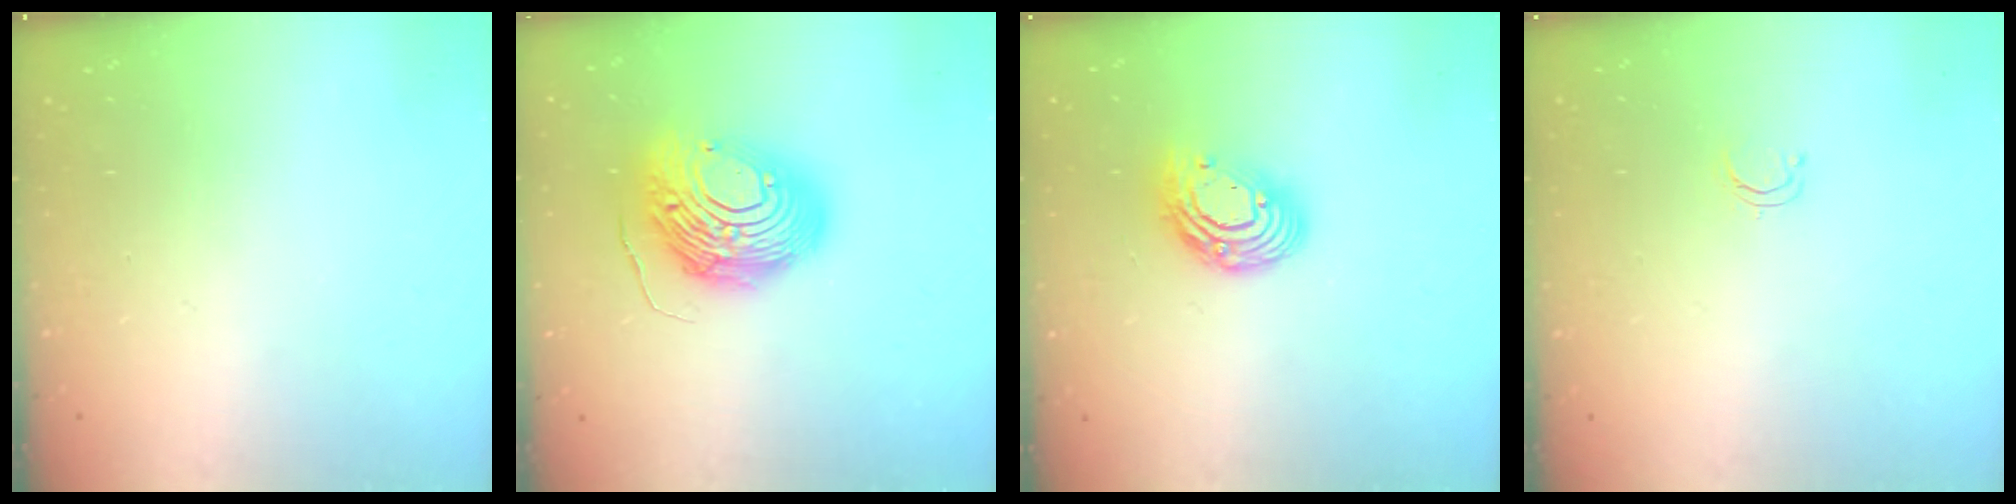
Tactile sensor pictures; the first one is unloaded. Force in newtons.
{"total": 16.2, "press": 16.2, "slide": 1.3}
{"total": 11.6, "press": 11.5, "slide": 1.2}
{"total": 2.4, "press": 2.4, "slide": 0.2}